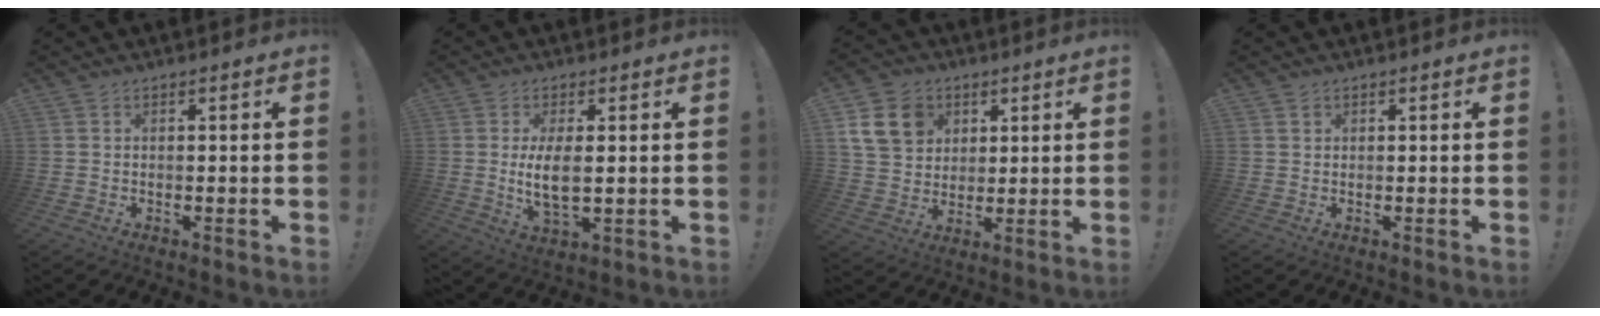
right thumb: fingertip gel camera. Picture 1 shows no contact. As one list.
[{"total": 7.9, "force": [0.5, 3.1, 7.2], "torque": [-0.137, -0.019, 0.005]}, {"total": 13.5, "force": [5.4, 10.7, 6.2], "torque": [-0.103, -0.019, 0.110]}, {"total": 0.7, "force": [0.5, 0.5, 0.2], "torque": [0.002, 0.000, 0.008]}]